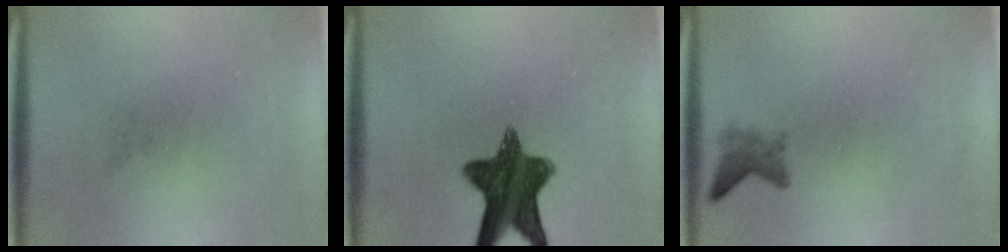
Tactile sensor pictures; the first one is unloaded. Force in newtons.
{"total": 12.1}
{"total": 1.7}